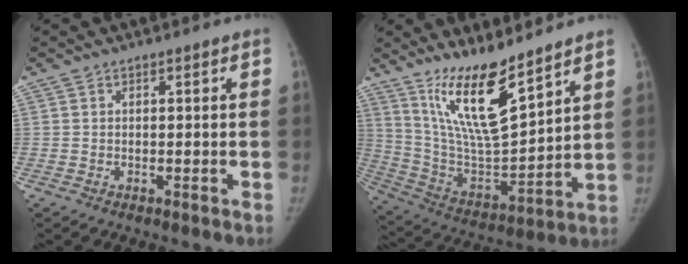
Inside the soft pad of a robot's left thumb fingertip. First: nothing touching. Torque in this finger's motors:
{"motor_torque": [0.75, 0.23, 1.56, -1.21, 0.13]}